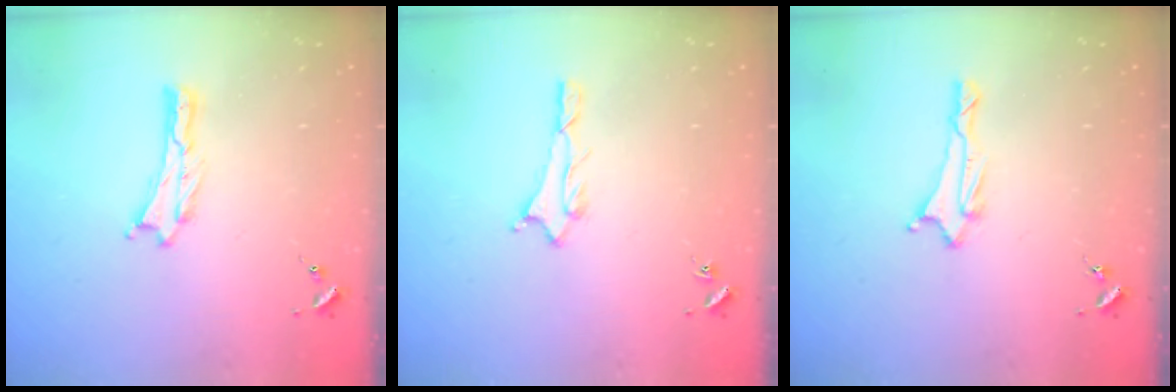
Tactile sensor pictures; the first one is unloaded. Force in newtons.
{"total": 1.5, "press": 1.5, "slide": 0.1}
{"total": 1.7, "press": 1.6, "slide": 0.5}